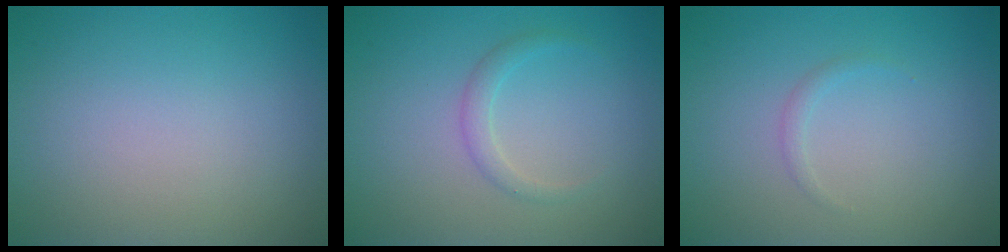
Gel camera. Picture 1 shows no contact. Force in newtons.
{"total": 1.3, "press": 1.3, "slide": 0.0}
{"total": 0.6, "press": 0.6, "slide": 0.1}